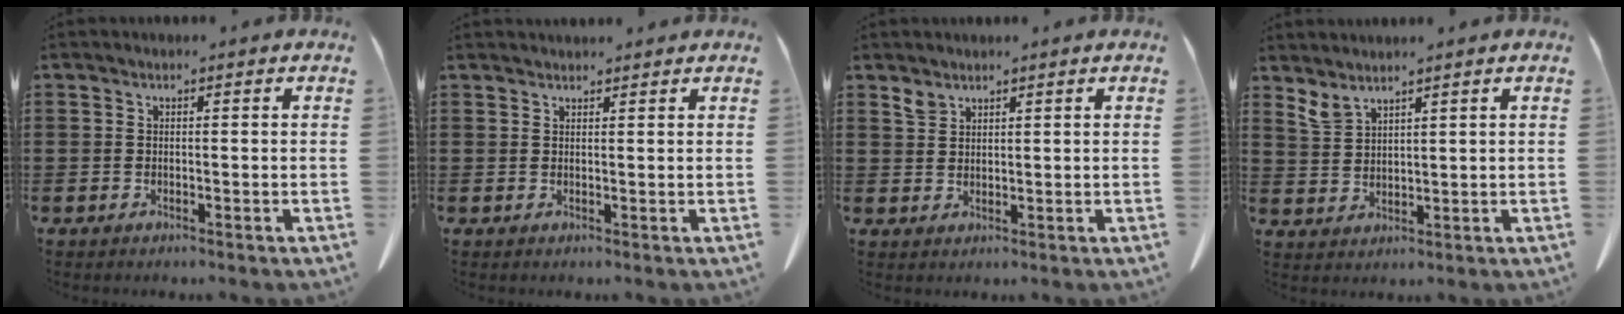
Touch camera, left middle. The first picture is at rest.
{"total": 1.2, "force": [1.2, 0.2, 0.1], "torque": [-0.005, 0.001, 0.023]}
{"total": 1.8, "force": [1.6, 0.7, 0.4], "torque": [-0.013, -0.001, 0.032]}
{"total": 2.8, "force": [2.6, 0.3, 1.1], "torque": [-0.028, -0.004, 0.050]}